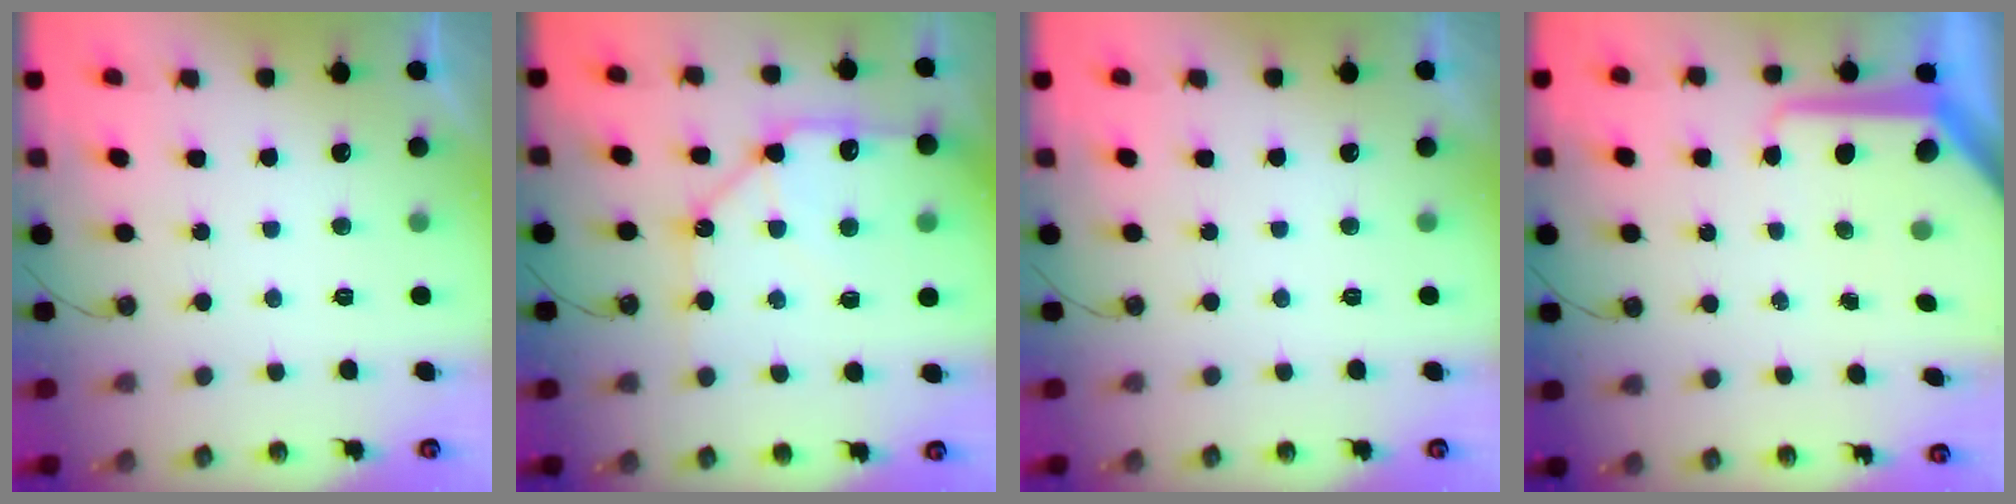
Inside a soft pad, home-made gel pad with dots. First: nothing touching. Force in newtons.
{"total": 14.6, "press": 14.4, "slide": 2.2}
{"total": 0.0}
{"total": 10.9, "press": 10.9, "slide": 1.3}